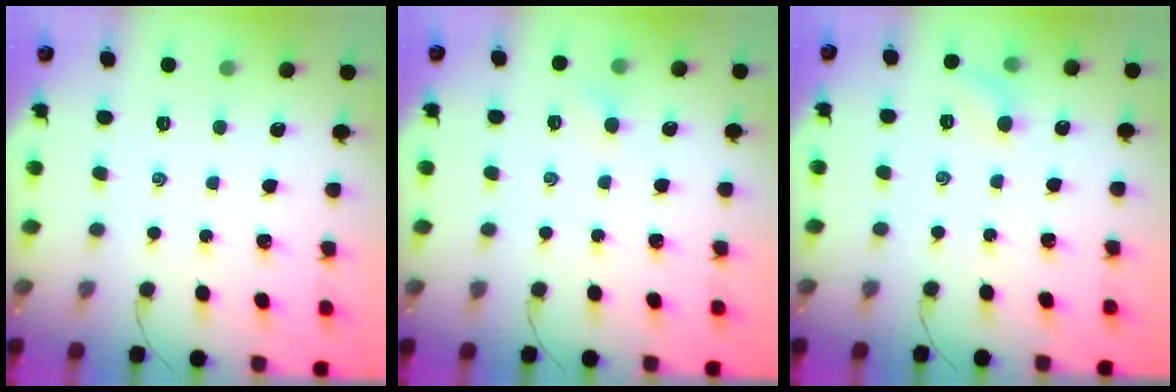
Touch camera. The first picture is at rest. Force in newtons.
{"total": 3.3, "press": 3.1, "slide": 1.0}
{"total": 6.7, "press": 6.4, "slide": 2.0}